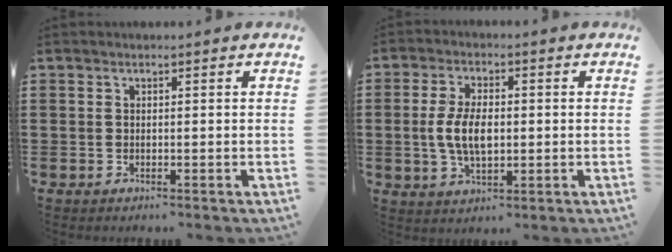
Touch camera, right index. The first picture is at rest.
{"total": 6.6, "force": [-0.3, 3.2, 5.7], "torque": [-0.128, 0.001, -0.011]}